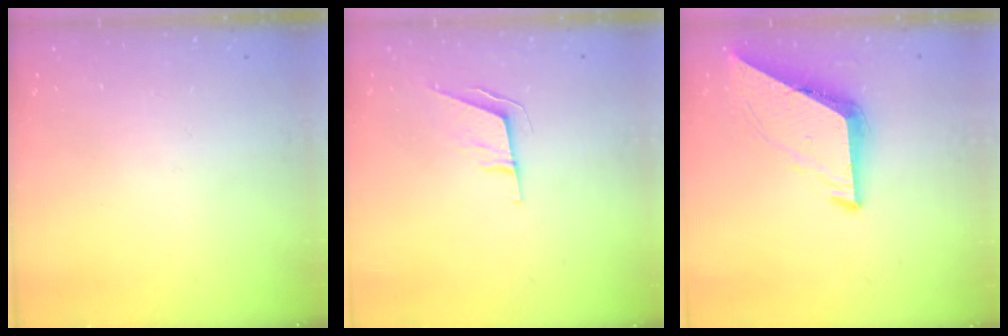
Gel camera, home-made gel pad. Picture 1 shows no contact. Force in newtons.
{"total": 5.8, "press": 5.2, "slide": 2.6}
{"total": 7.8, "press": 7.8, "slide": 0.6}